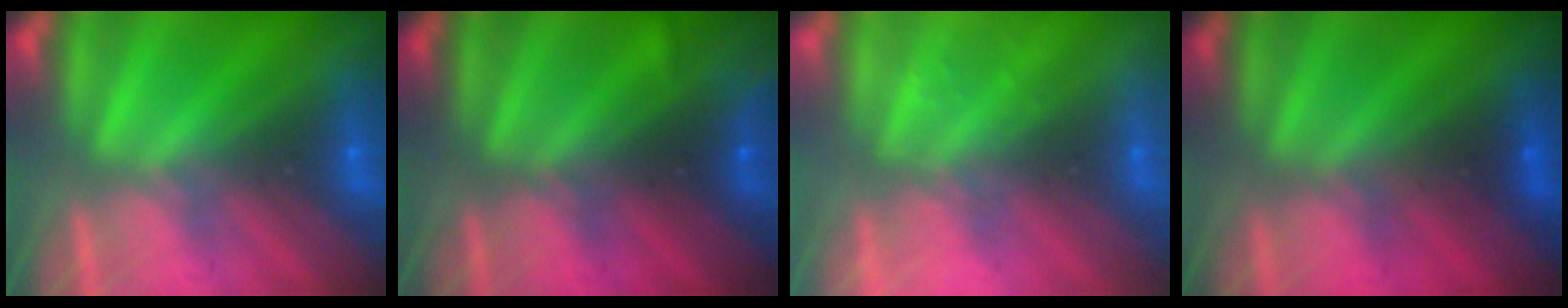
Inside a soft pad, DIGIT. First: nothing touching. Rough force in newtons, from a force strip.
{"total": 1.7}
{"total": 2.2}
{"total": 1.5}